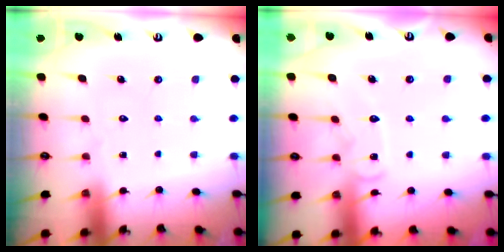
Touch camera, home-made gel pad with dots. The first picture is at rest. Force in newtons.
{"total": 7.5, "press": 7.4, "slide": 0.7}